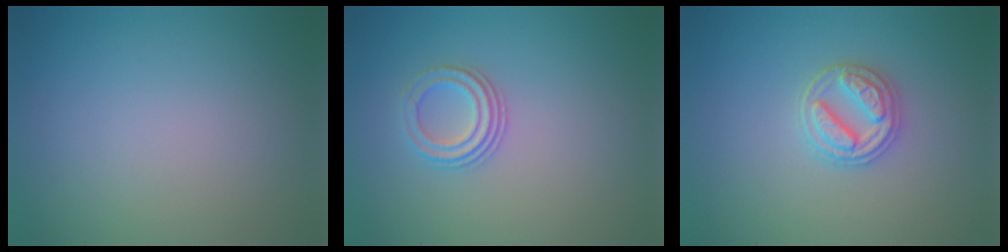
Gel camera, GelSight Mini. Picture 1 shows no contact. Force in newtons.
{"total": 2.8, "press": 2.2, "slide": 1.7}
{"total": 3.1, "press": 2.9, "slide": 1.0}